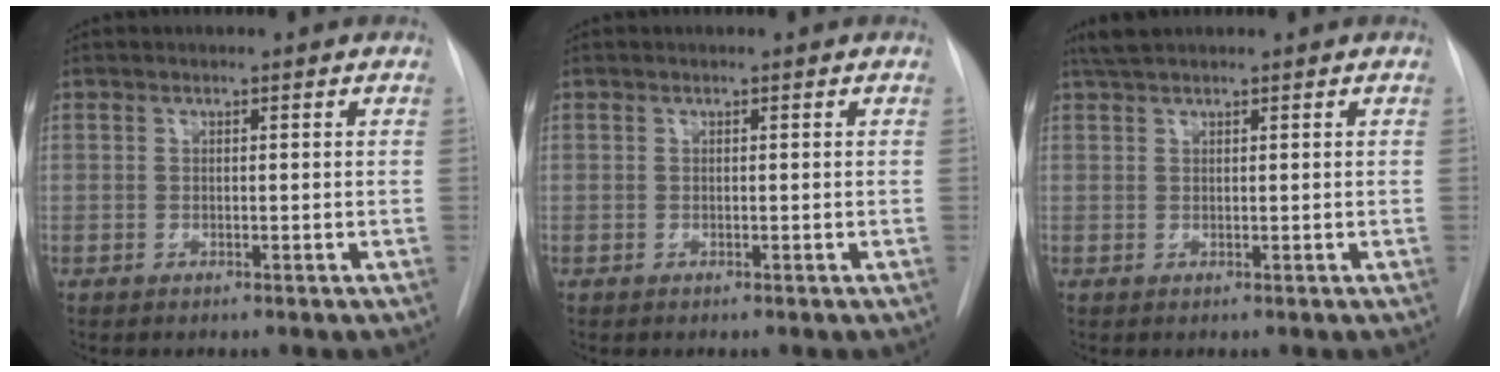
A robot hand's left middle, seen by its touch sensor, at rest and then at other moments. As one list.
[{"total": 0.0}, {"total": 2.4, "force": [2.1, 0.4, 1.1], "torque": [-0.026, 0.017, 0.041]}]